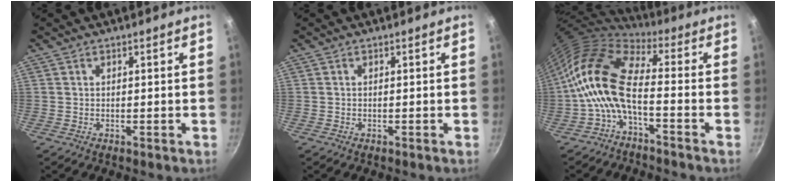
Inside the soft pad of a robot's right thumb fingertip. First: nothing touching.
{"total": 0.0}
{"total": 12.6, "force": [-3.0, 5.4, 11.0], "torque": [-0.219, 0.037, -0.071]}